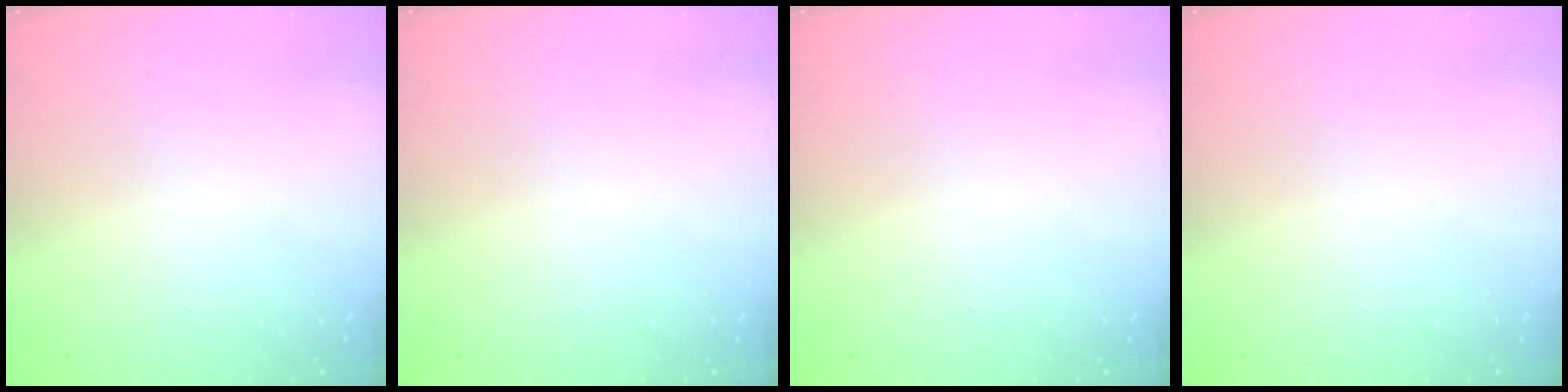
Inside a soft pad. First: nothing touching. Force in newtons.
{"total": 0.0}
{"total": 0.0}
{"total": 0.0}